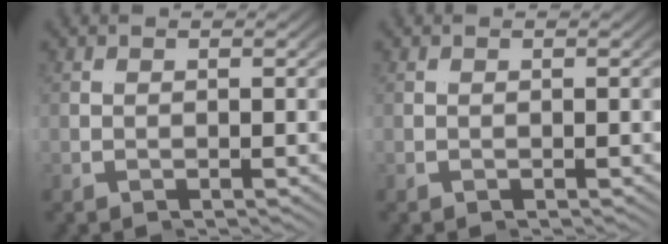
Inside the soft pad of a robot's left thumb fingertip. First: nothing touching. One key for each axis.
{"total": 0.0}